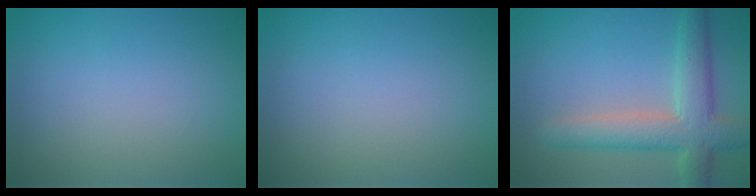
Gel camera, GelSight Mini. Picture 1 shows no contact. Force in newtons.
{"total": 0.0}
{"total": 6.0, "press": 6.0, "slide": 0.5}